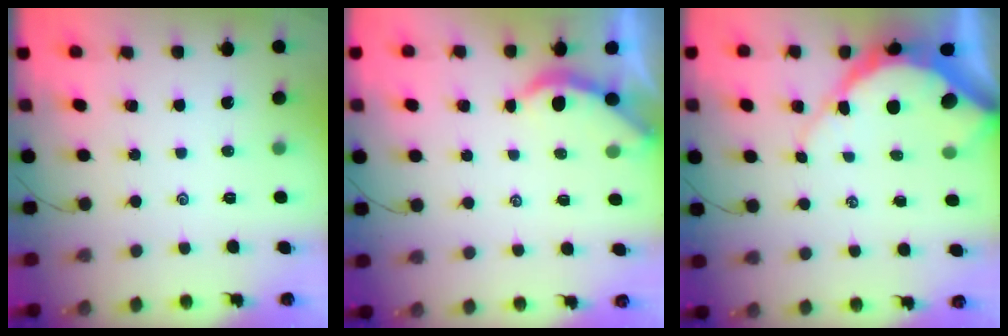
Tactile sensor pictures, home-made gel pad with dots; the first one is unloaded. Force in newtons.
{"total": 2.3, "press": 2.3, "slide": 0.5}
{"total": 9.9, "press": 9.9, "slide": 0.9}